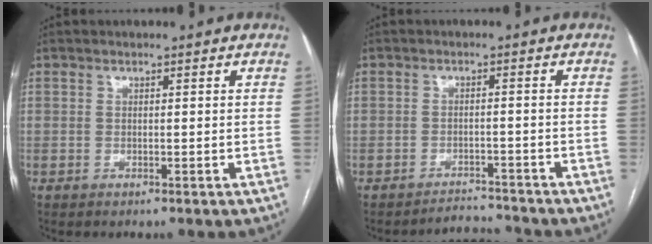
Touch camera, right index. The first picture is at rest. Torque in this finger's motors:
{"motor_torque": [-1.01, 0.45, -0.60, -0.18]}